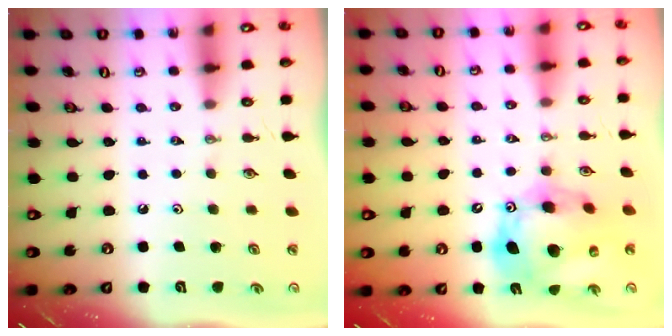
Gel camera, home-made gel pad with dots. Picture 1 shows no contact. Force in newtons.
{"total": 17.8, "press": 17.6, "slide": 2.5}